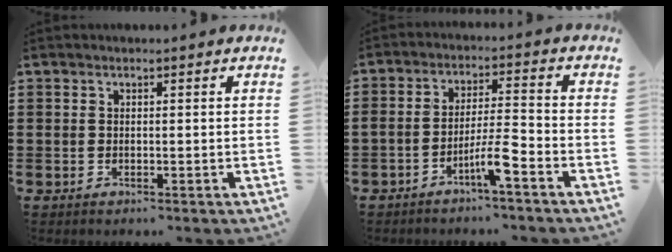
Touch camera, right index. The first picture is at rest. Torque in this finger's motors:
{"motor_torque": [2.14, 0.00, 0.67, 0.14]}